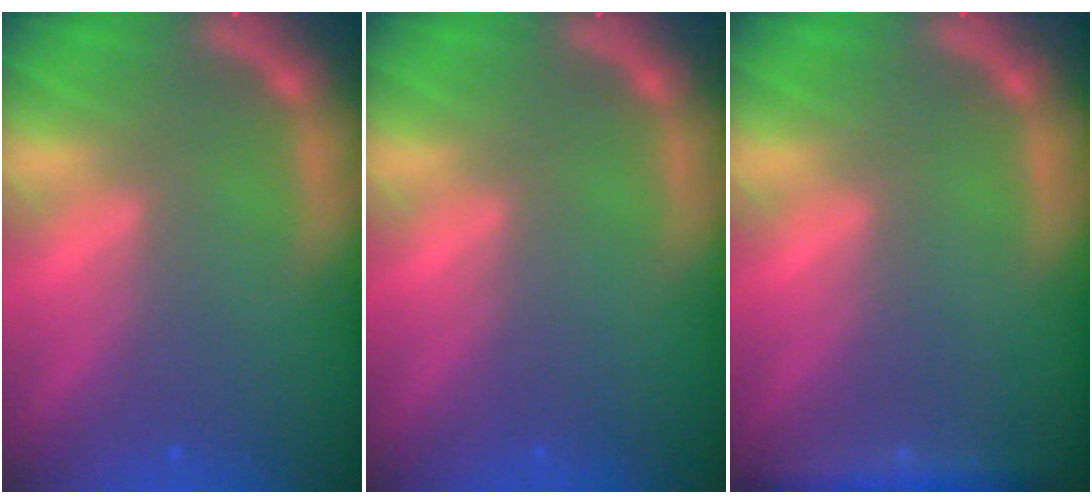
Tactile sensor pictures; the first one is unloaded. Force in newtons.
{"total": 0.0}
{"total": 3.0}